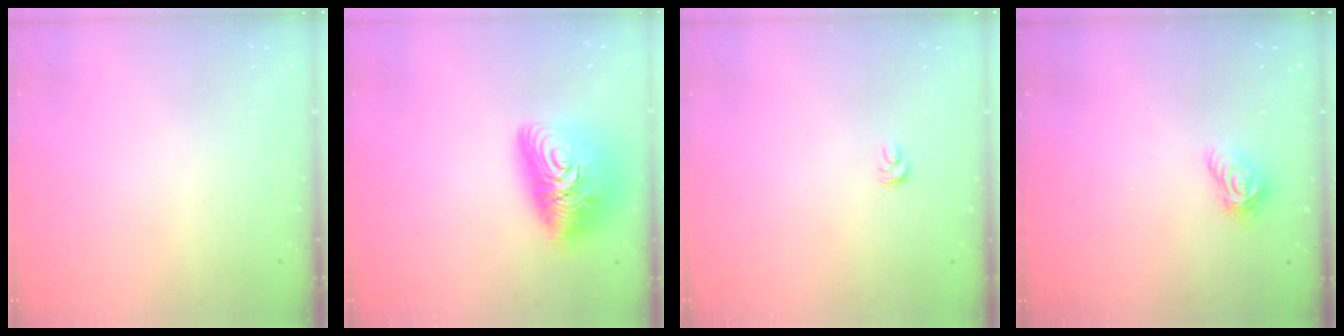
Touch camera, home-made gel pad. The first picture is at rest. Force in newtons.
{"total": 17.9, "press": 17.8, "slide": 1.3}
{"total": 3.9, "press": 3.8, "slide": 0.4}
{"total": 7.6, "press": 7.6, "slide": 0.0}